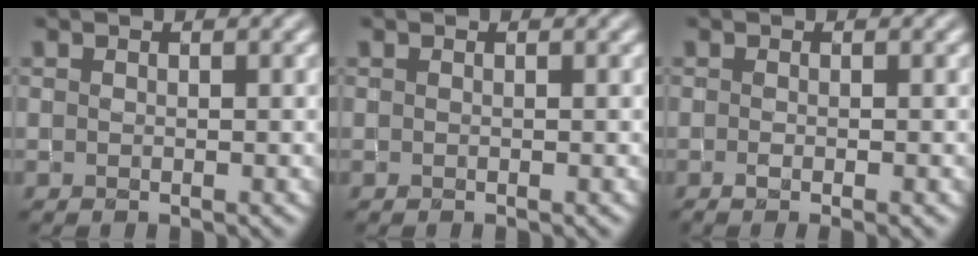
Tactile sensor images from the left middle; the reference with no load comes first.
{"total": 0.0}
{"total": 1.7, "force": [-0.6, 0.4, 1.5], "torque": [-0.026, -0.005, -0.008]}